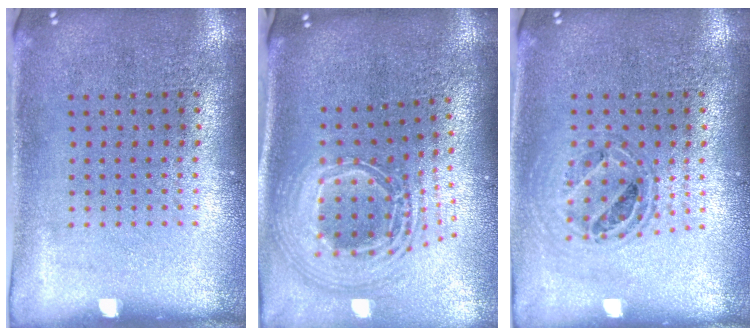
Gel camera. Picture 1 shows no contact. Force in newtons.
{"total": 2.8, "press": 1.9, "slide": 2.0}
{"total": 0.8, "press": 0.8, "slide": 0.2}